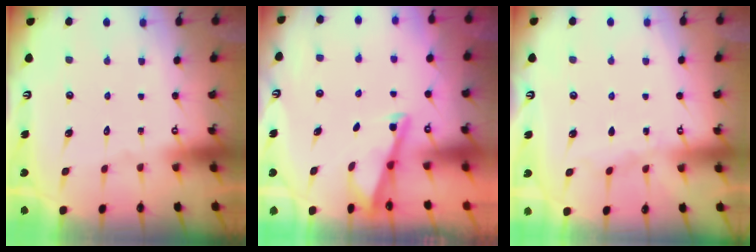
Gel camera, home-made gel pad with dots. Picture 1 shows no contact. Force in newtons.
{"total": 2.9, "press": 2.9, "slide": 0.3}
{"total": 3.9, "press": 3.9, "slide": 0.4}